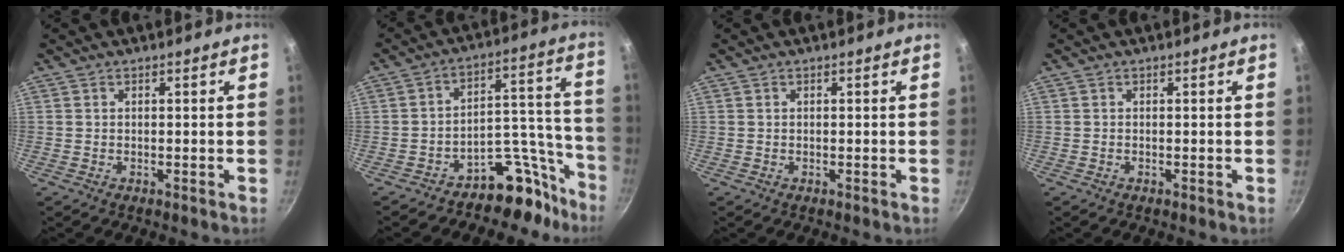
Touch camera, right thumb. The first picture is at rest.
{"total": 11.1, "force": [-8.8, 4.9, 4.6], "torque": [-0.014, 0.136, -0.136]}
{"total": 0.0}
{"total": 0.0}